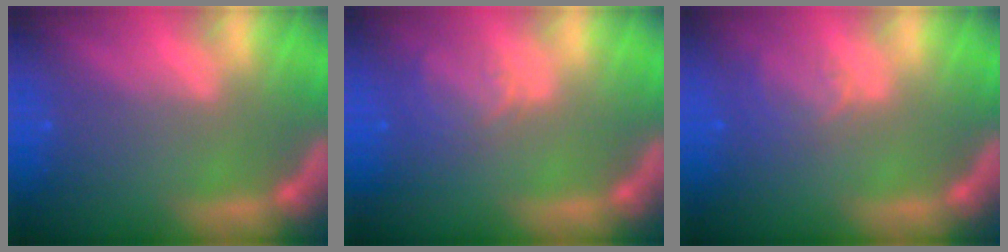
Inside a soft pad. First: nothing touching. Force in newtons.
{"total": 2.9}
{"total": 2.5}